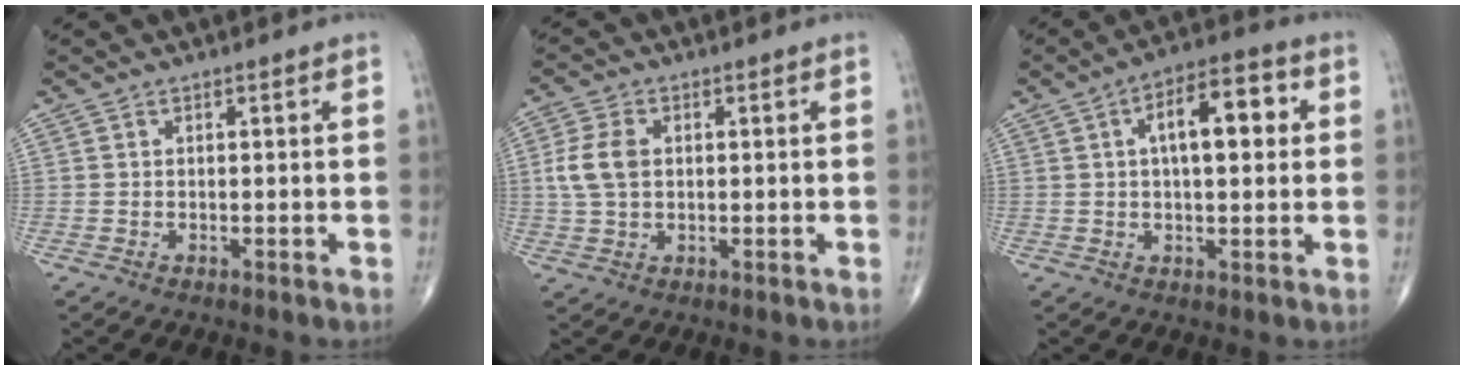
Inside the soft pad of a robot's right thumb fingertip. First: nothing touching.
{"total": 6.3, "force": [0.8, 4.2, 4.7], "torque": [-0.102, 0.006, 0.014]}
{"total": 11.4, "force": [2.3, 5.0, 9.9], "torque": [-0.135, 0.021, 0.029]}